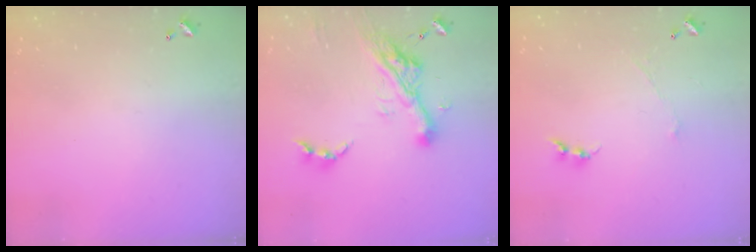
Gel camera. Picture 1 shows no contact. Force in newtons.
{"total": 14.0, "press": 13.9, "slide": 1.7}
{"total": 0.0}